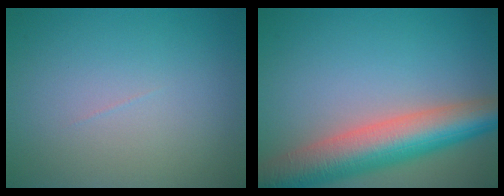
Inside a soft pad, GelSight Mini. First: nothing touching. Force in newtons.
{"total": 9.0, "press": 9.0, "slide": 0.5}